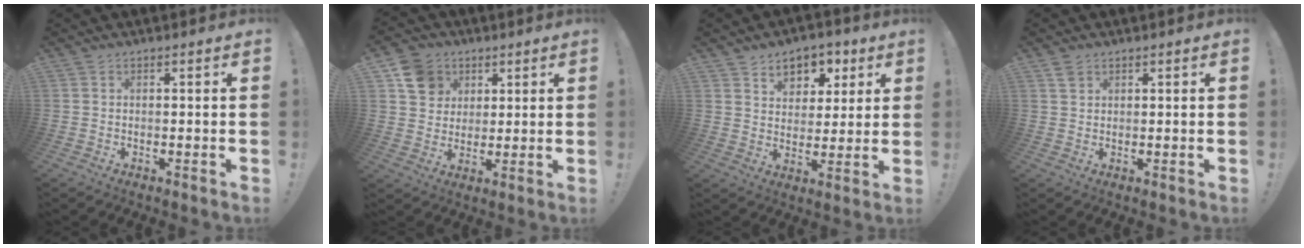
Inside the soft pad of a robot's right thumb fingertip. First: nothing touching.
{"total": 10.8, "force": [4.8, 9.1, 3.2], "torque": [-0.040, -0.024, 0.098]}
{"total": 7.9, "force": [4.4, 6.1, 2.4], "torque": [-0.022, -0.033, 0.083]}
{"total": 2.1, "force": [1.5, 1.3, 0.7], "torque": [-0.002, -0.006, 0.026]}